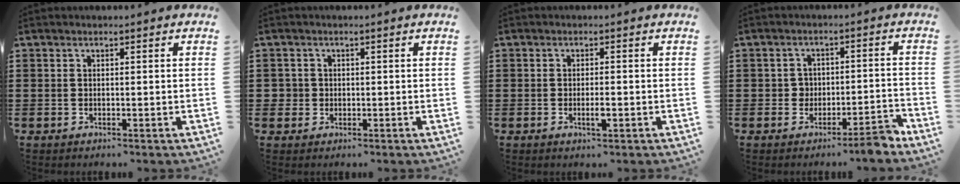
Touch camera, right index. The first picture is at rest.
{"total": 1.8, "force": [-0.3, 1.8, 0.2], "torque": [-0.011, 0.007, -0.009]}
{"total": 2.0, "force": [-0.7, 0.5, 1.8], "torque": [-0.033, 0.001, -0.013]}
{"total": 3.7, "force": [-3.1, 1.4, 1.4], "torque": [-0.025, 0.009, -0.063]}